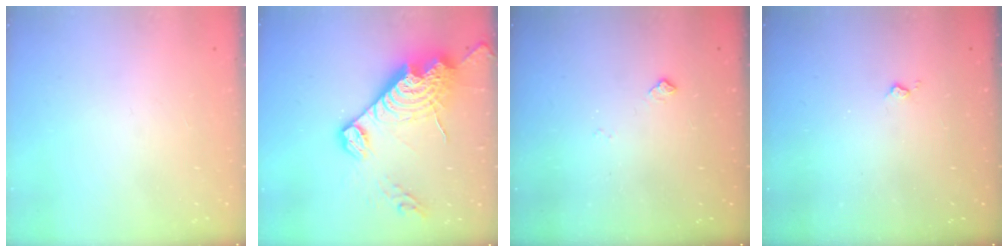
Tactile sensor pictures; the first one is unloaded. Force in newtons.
{"total": 21.7, "press": 21.6, "slide": 1.8}
{"total": 6.1, "press": 6.1, "slide": 0.7}
{"total": 2.4, "press": 2.3, "slide": 0.5}